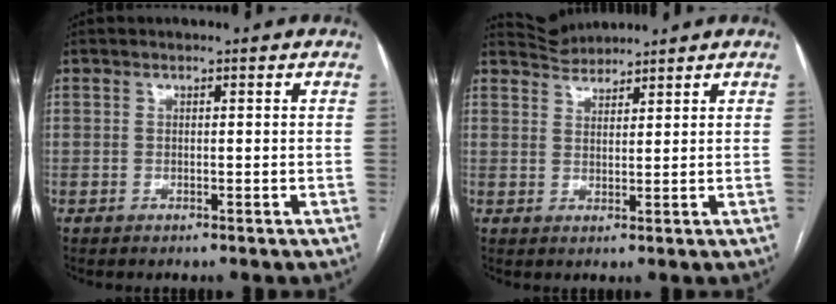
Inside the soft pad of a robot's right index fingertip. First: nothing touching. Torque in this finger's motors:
{"motor_torque": [0.25, 0.47, 0.01, 0.00]}